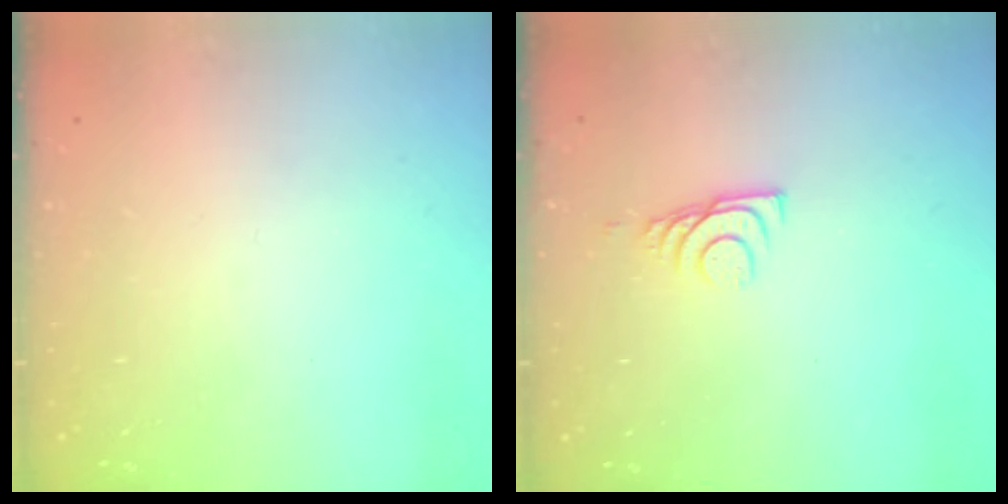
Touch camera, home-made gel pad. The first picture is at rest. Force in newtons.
{"total": 6.9, "press": 6.8, "slide": 0.8}